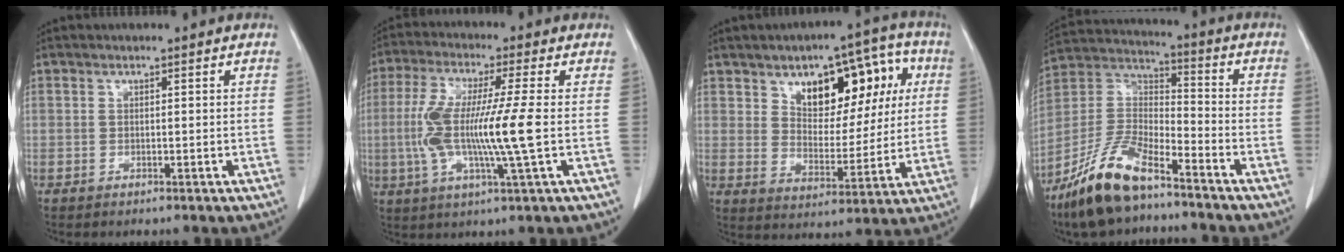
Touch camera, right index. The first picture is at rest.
{"total": 12.4, "force": [-0.9, 0.1, 12.4], "torque": [-0.256, -0.003, -0.023]}
{"total": 13.6, "force": [5.3, 6.9, 10.5], "torque": [-0.132, 0.031, 0.084]}
{"total": 13.7, "force": [-10.0, 3.8, 8.6], "torque": [-0.179, 0.001, -0.189]}